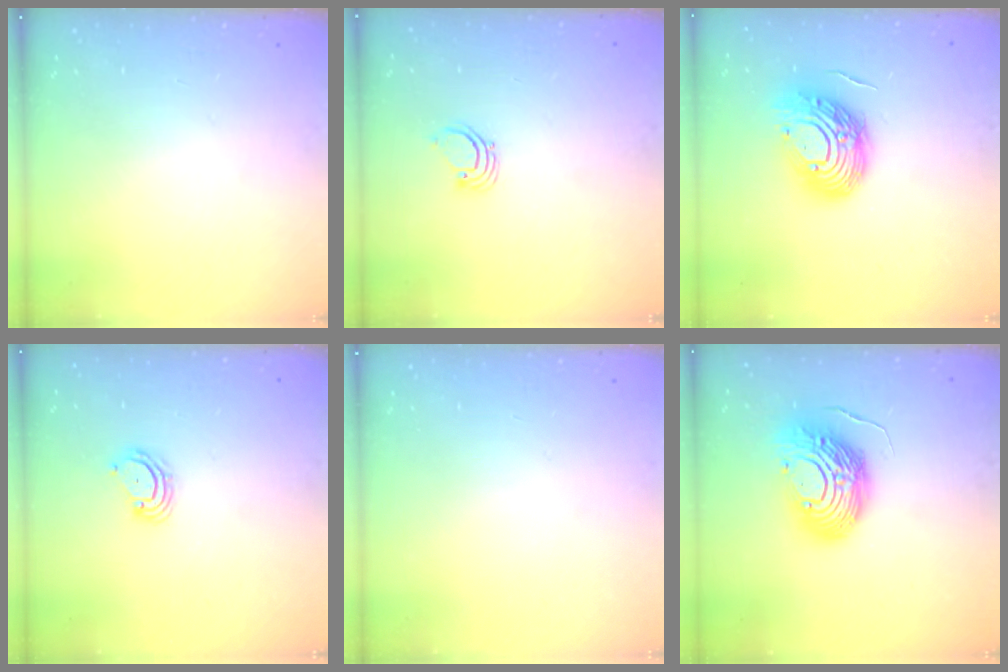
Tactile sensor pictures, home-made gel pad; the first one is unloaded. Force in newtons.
{"total": 2.2, "press": 2.2, "slide": 0.2}
{"total": 14.4, "press": 14.2, "slide": 2.0}
{"total": 4.5, "press": 4.5, "slide": 0.3}
{"total": 0.0}
{"total": 17.7, "press": 17.6, "slide": 1.6}